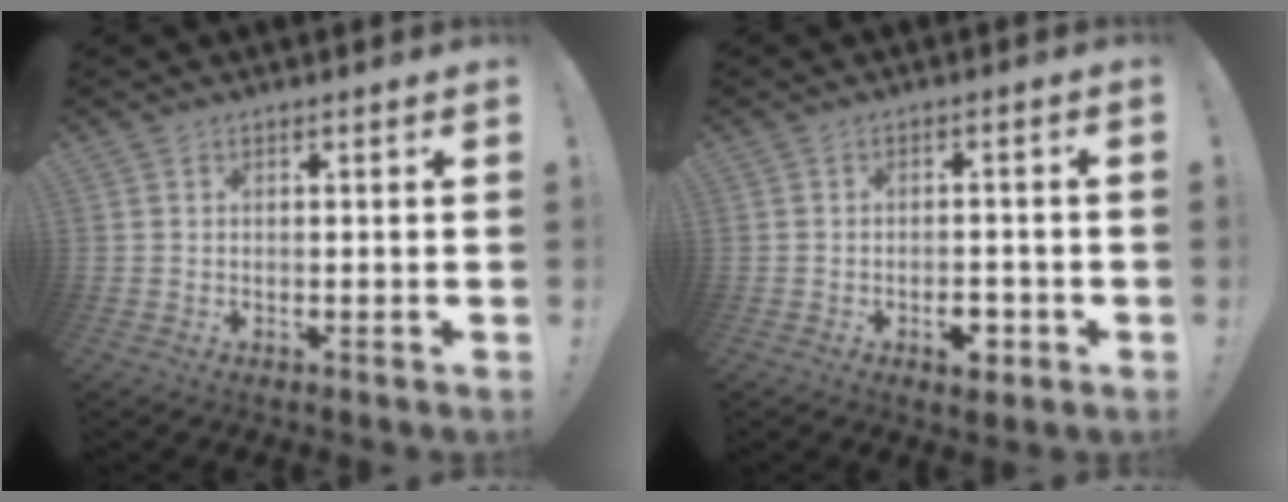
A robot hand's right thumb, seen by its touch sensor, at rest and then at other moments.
{"total": 4.9, "force": [-2.5, 2.7, 3.2], "torque": [-0.043, 0.015, -0.039]}